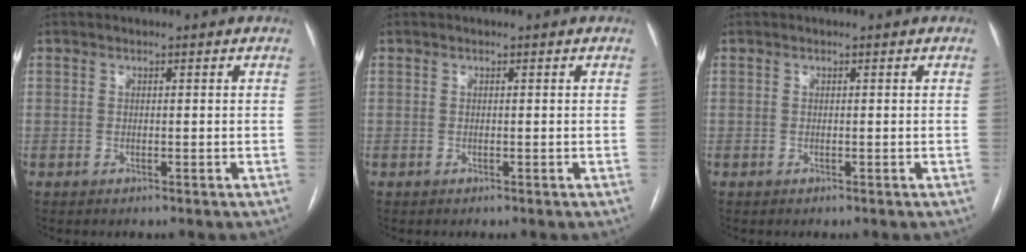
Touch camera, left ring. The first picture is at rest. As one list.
[{"total": 0.0}, {"total": 0.0}]